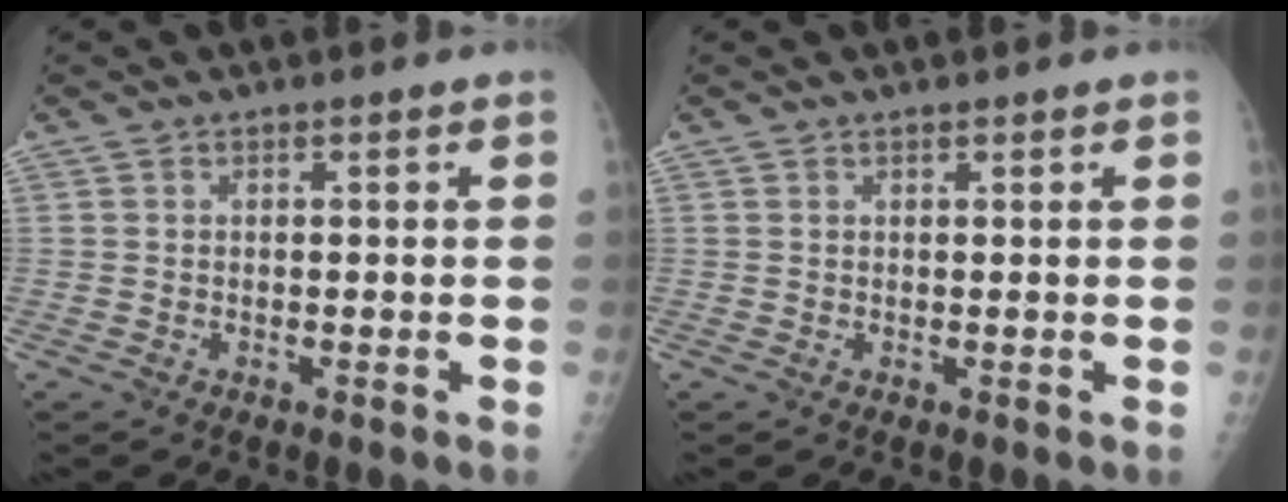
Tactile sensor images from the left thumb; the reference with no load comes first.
{"total": 0.6, "force": [0.5, 0.1, 0.3], "torque": [-0.007, -0.003, 0.007]}